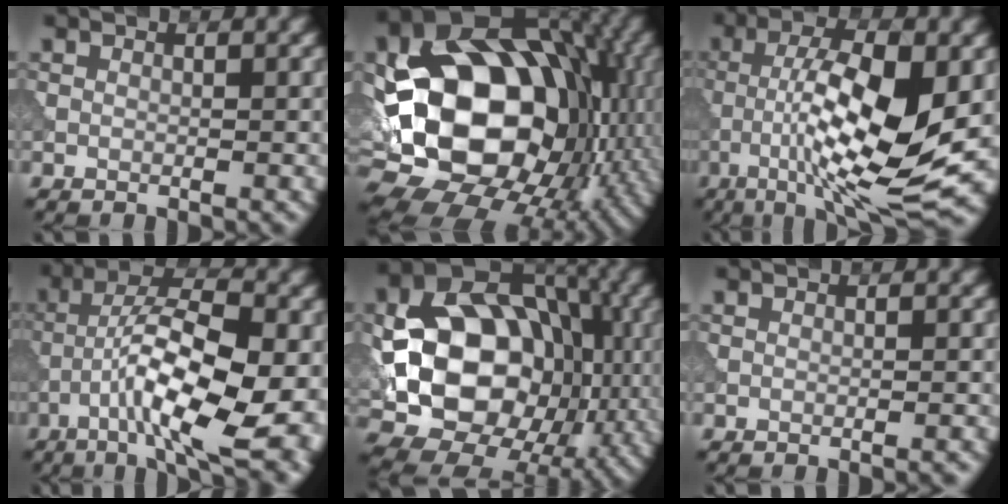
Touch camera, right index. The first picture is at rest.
{"total": 17.3, "force": [-1.1, 12.5, 12.0], "torque": [-0.209, -0.003, -0.023]}
{"total": 12.2, "force": [-1.9, 3.2, 11.6], "torque": [-0.196, 0.002, -0.038]}
{"total": 13.1, "force": [-4.9, 3.9, 11.5], "torque": [-0.191, 0.009, -0.082]}
{"total": 15.1, "force": [-1.3, 10.9, 10.3], "torque": [-0.147, -0.007, -0.017]}
{"total": 0.5, "force": [-0.4, -0.2, 0.3], "torque": [-0.001, -0.005, -0.007]}